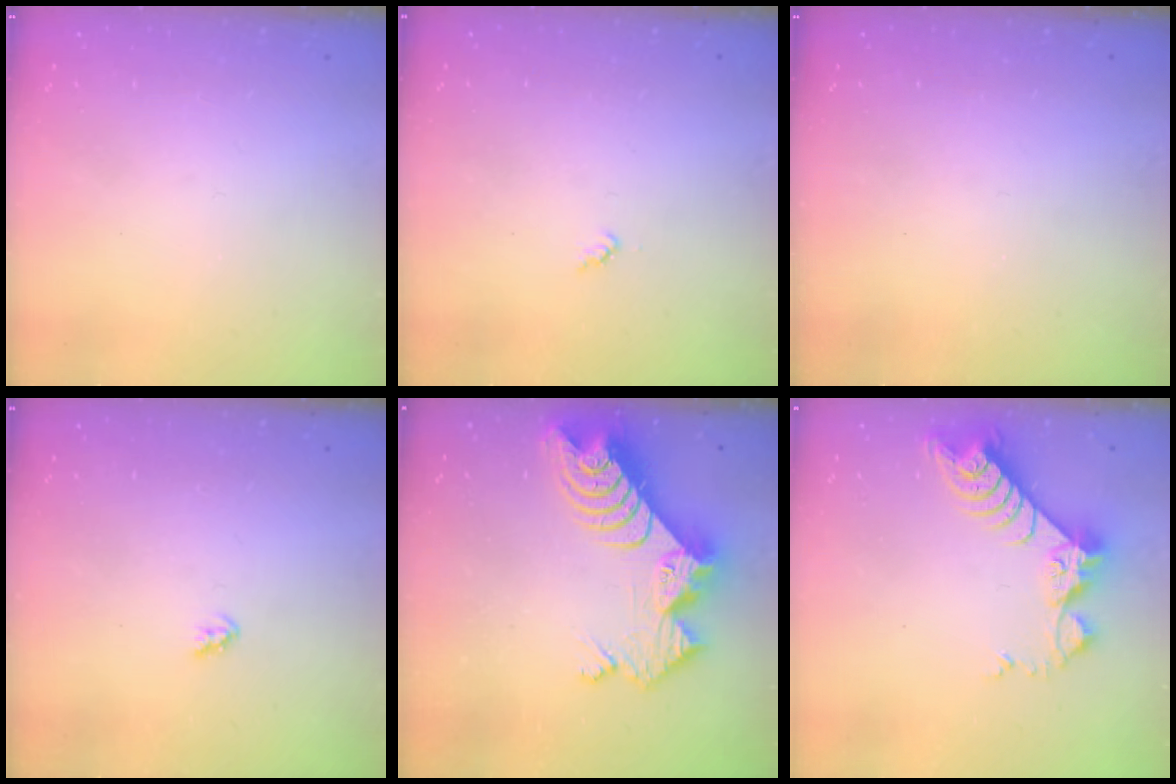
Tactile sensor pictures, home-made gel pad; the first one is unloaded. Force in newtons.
{"total": 3.8, "press": 3.8, "slide": 0.5}
{"total": 0.0}
{"total": 2.7, "press": 2.7, "slide": 0.3}
{"total": 12.1, "press": 12.0, "slide": 0.9}
{"total": 8.4, "press": 8.3, "slide": 0.8}